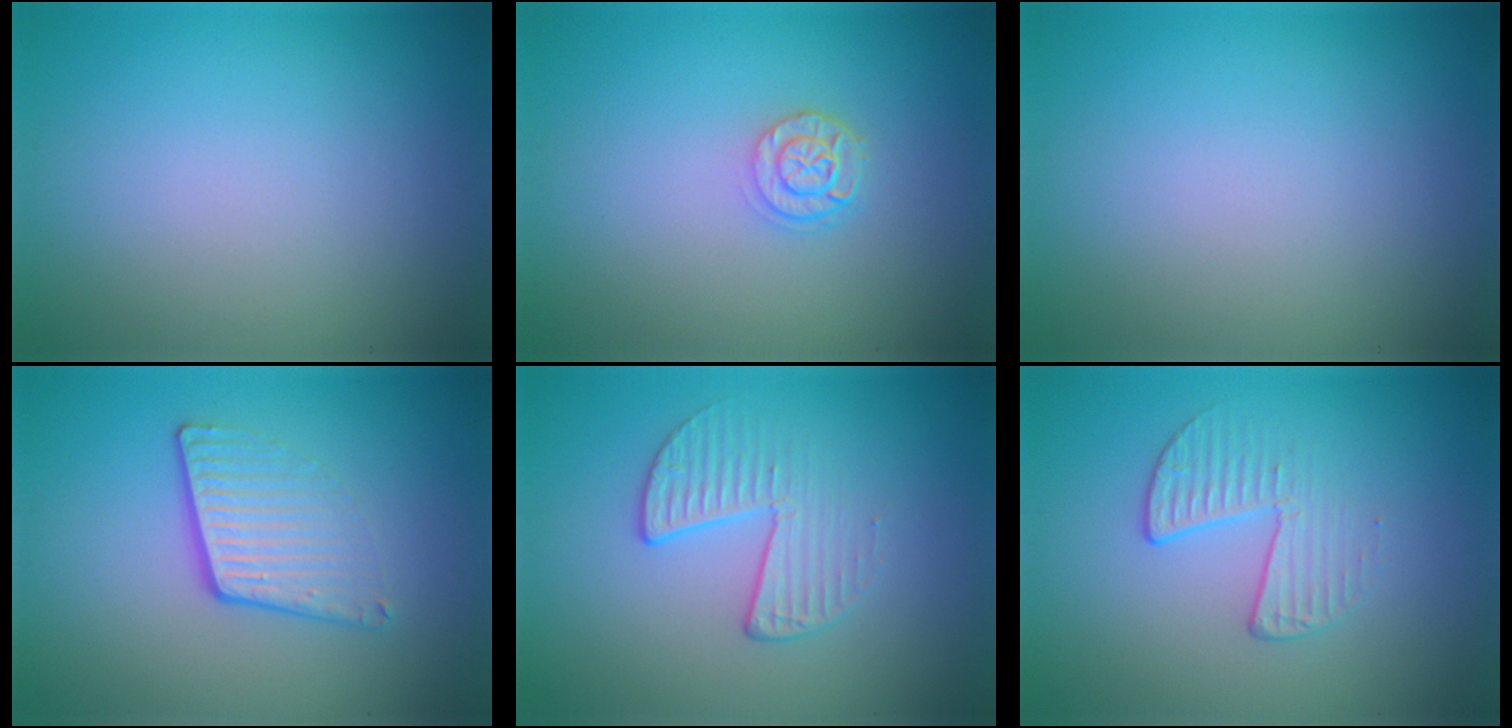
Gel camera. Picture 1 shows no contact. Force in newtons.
{"total": 2.2, "press": 1.8, "slide": 1.2}
{"total": 0.0}
{"total": 3.9, "press": 2.6, "slide": 2.9}
{"total": 2.4, "press": 1.7, "slide": 1.8}
{"total": 2.2, "press": 1.3, "slide": 1.8}